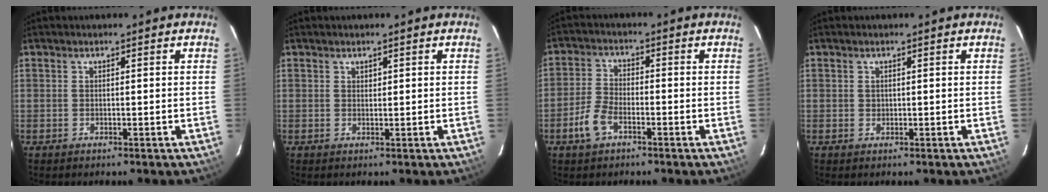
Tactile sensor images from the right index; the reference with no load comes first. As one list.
[{"total": 0.6, "force": [0.5, 0.4, 0.1], "torque": [-0.002, 0.002, 0.009]}, {"total": 5.6, "force": [-3.1, 2.8, 3.7], "torque": [-0.088, 0.004, -0.059]}, {"total": 0.5, "force": [0.2, 0.4, 0.1], "torque": [-0.001, 0.003, 0.005]}]